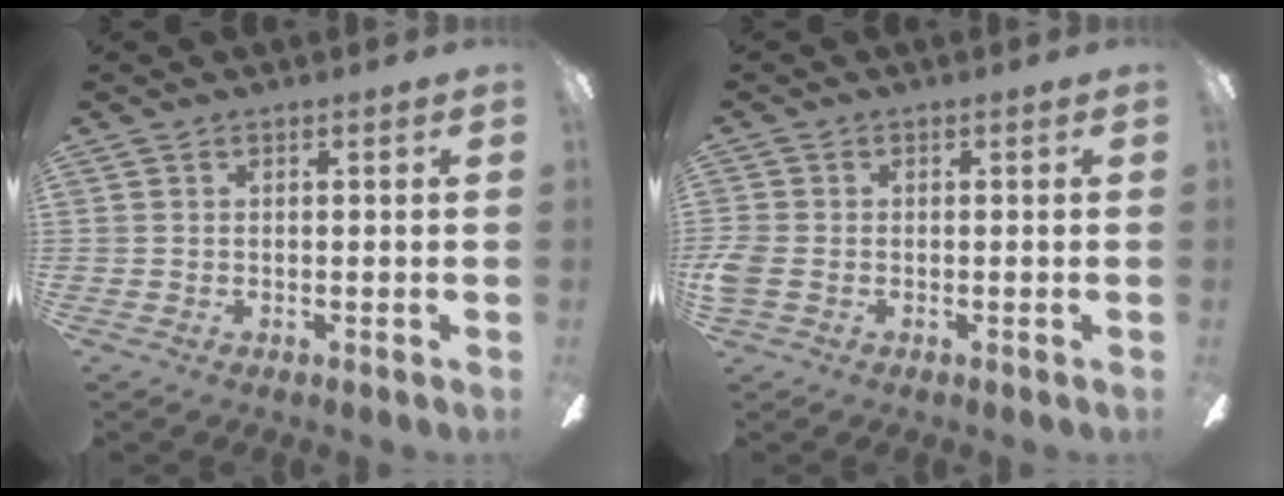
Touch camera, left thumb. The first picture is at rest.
{"total": 3.1, "force": [-0.7, 2.2, 2.0], "torque": [-0.054, -0.001, -0.017]}